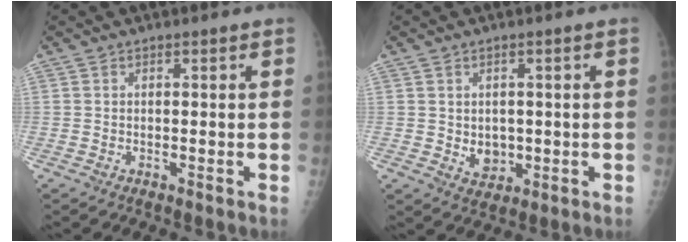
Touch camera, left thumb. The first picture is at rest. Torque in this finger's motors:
{"motor_torque": [-0.23, 0.33, -0.02, -0.06, 0.01]}